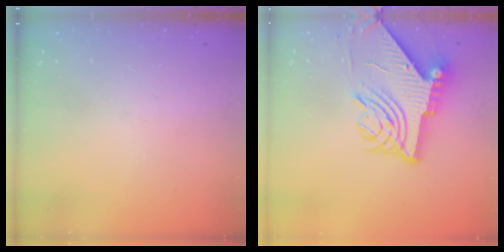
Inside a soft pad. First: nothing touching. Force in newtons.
{"total": 10.9, "press": 10.8, "slide": 1.2}